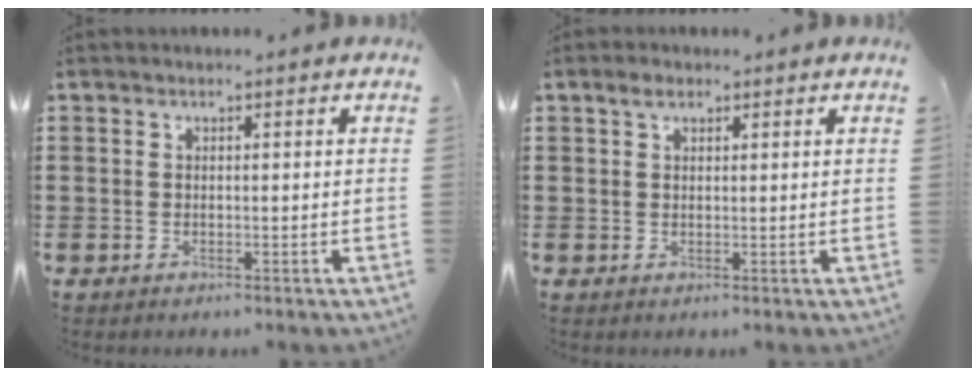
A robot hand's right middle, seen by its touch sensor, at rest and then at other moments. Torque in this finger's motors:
{"motor_torque": [0.07, -0.09, 0.14, 0.01]}